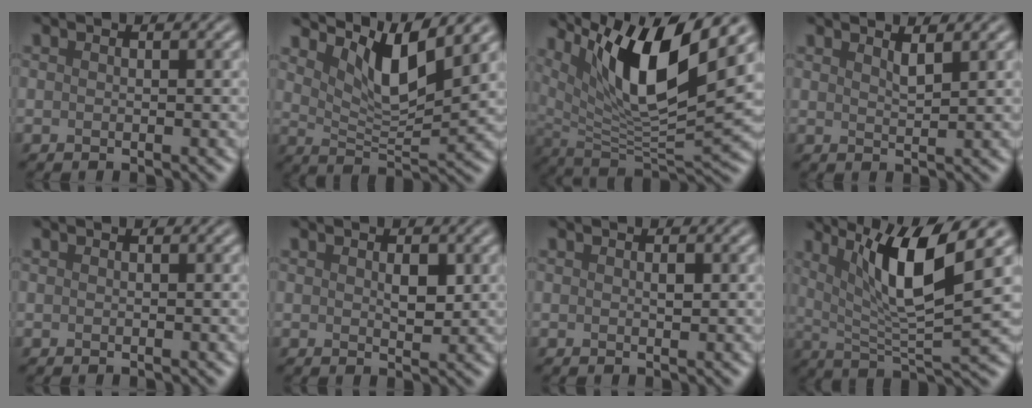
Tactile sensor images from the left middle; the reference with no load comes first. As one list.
[{"total": 5.8, "force": [3.6, 1.5, 4.3], "torque": [-0.082, -0.008, 0.066]}, {"total": 11.5, "force": [5.8, 2.7, 9.5], "torque": [-0.163, -0.006, 0.113]}, {"total": 1.3, "force": [1.1, 0.1, 0.6], "torque": [-0.012, 0.002, 0.020]}, {"total": 0.0}, {"total": 1.8, "force": [0.4, 1.0, 1.5], "torque": [-0.023, 0.000, 0.008]}, {"total": 0.7, "force": [0.2, 0.3, 0.6], "torque": [-0.009, 0.003, 0.003]}, {"total": 8.7, "force": [3.4, 1.7, 7.8], "torque": [-0.128, -0.006, 0.063]}]